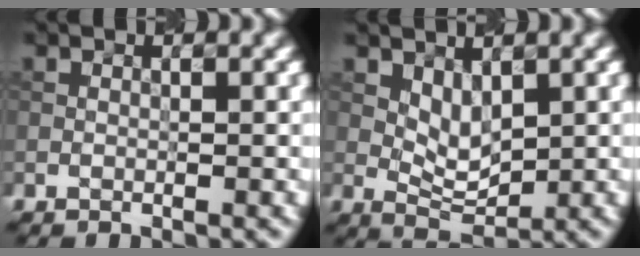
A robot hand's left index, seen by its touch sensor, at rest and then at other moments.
{"total": 2.6, "force": [1.1, 1.4, 1.8], "torque": [-0.034, -0.006, 0.027]}